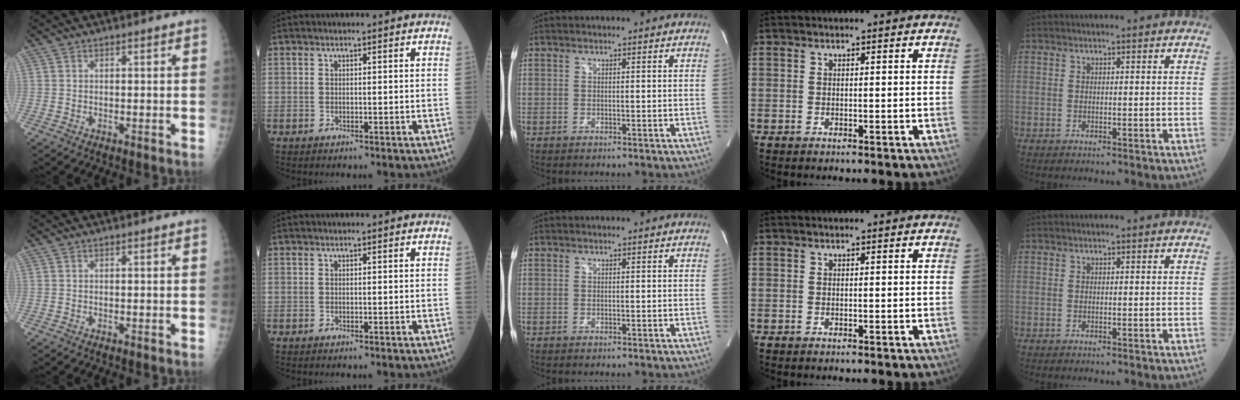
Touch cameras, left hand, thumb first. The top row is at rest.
{}